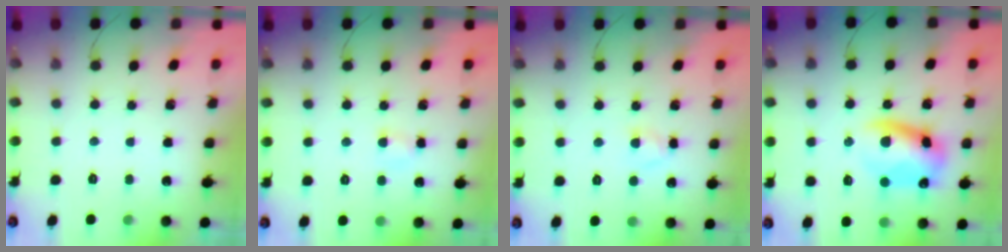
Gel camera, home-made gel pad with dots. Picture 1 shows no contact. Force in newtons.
{"total": 2.9, "press": 2.8, "slide": 0.8}
{"total": 2.5, "press": 2.3, "slide": 1.0}
{"total": 10.7, "press": 10.5, "slide": 2.0}